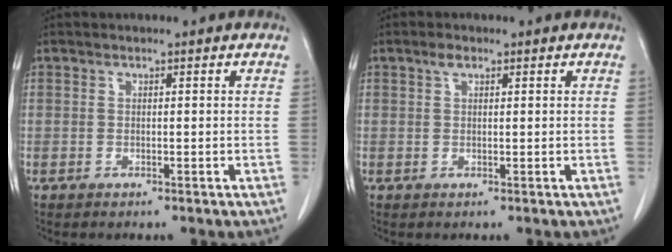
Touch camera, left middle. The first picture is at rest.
{"total": 1.3, "force": [0.8, 0.6, 0.9], "torque": [-0.018, 0.007, 0.013]}